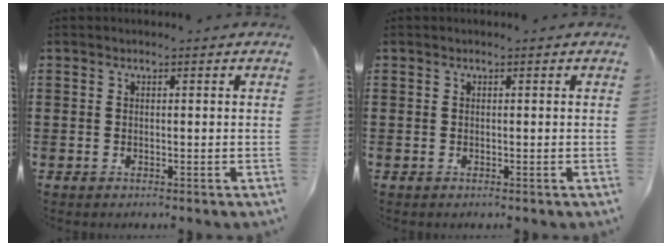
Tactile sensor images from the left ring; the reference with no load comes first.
{"total": 0.0}